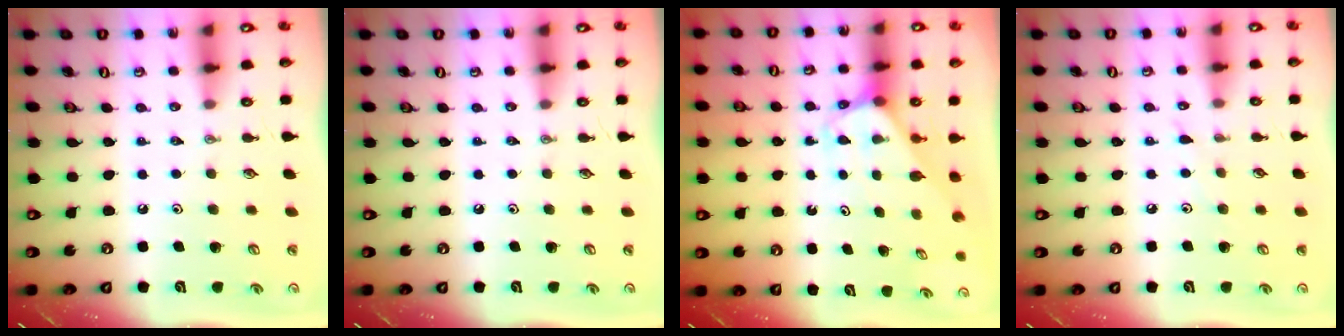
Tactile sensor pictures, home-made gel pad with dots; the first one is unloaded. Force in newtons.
{"total": 0.0}
{"total": 2.6, "press": 2.6, "slide": 0.1}
{"total": 3.7, "press": 3.6, "slide": 0.5}